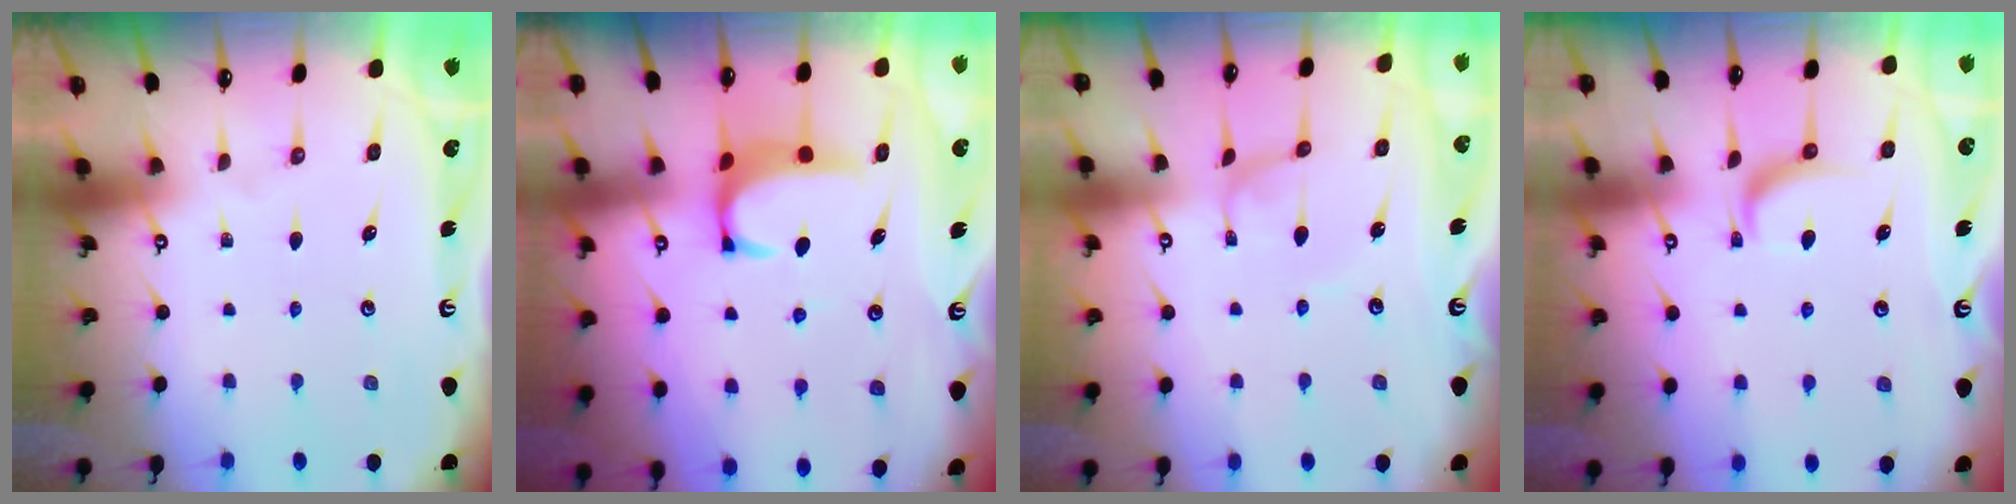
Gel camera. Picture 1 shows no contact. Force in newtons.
{"total": 2.5, "press": 2.4, "slide": 0.7}
{"total": 0.6, "press": 0.5, "slide": 0.2}
{"total": 3.0, "press": 2.8, "slide": 1.0}